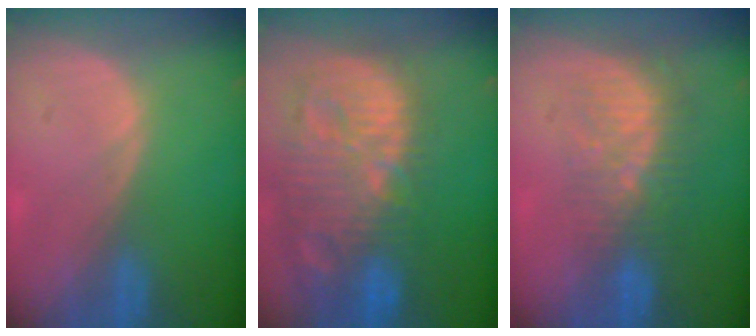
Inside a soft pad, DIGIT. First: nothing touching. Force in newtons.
{"total": 14.4, "press": 12.5, "slide": 7.2}
{"total": 8.6, "press": 7.5, "slide": 4.3}